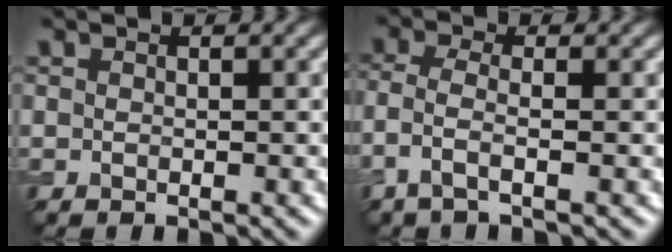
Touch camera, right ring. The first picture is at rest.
{"total": 2.5, "force": [-1.2, 0.6, 2.1], "torque": [-0.052, 0.001, -0.036]}